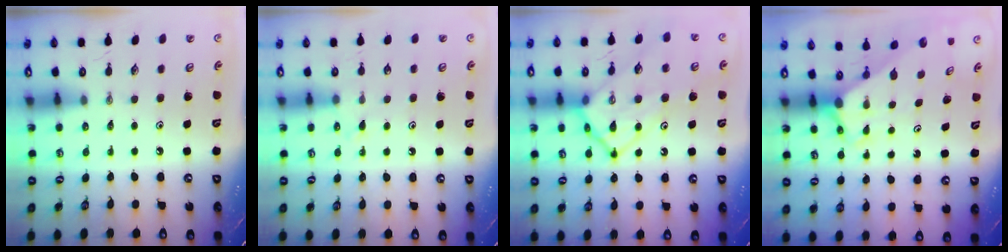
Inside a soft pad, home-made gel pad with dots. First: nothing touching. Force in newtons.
{"total": 6.1, "press": 6.1, "slide": 0.7}
{"total": 17.4, "press": 17.3, "slide": 1.7}
{"total": 2.7, "press": 2.7, "slide": 0.2}